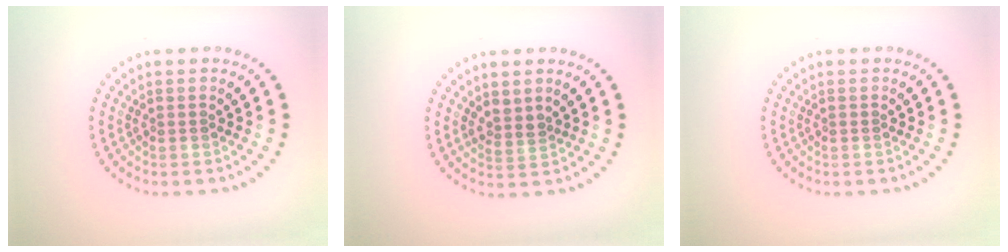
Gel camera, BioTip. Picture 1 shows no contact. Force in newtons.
{"total": 1.6, "press": 1.2, "slide": 1.1}
{"total": 0.0}